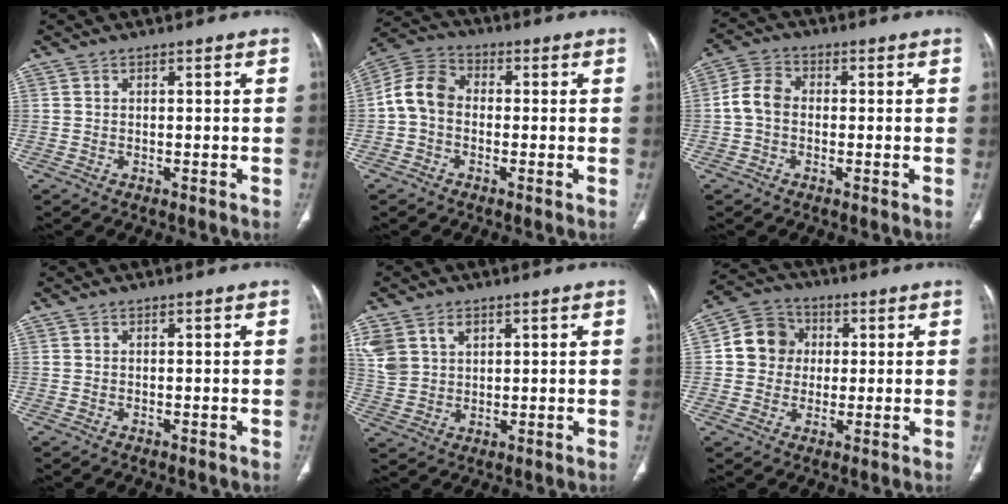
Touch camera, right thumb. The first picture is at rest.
{"total": 8.0, "force": [-0.7, 6.0, 5.2], "torque": [-0.089, 0.024, -0.029]}
{"total": 5.6, "force": [-0.6, 4.2, 3.6], "torque": [-0.064, 0.017, -0.023]}
{"total": 0.0}
{"total": 9.4, "force": [4.2, 6.8, 4.9], "torque": [-0.100, -0.001, 0.097]}
{"total": 8.8, "force": [0.9, 8.1, 3.3], "torque": [-0.030, 0.012, 0.005]}